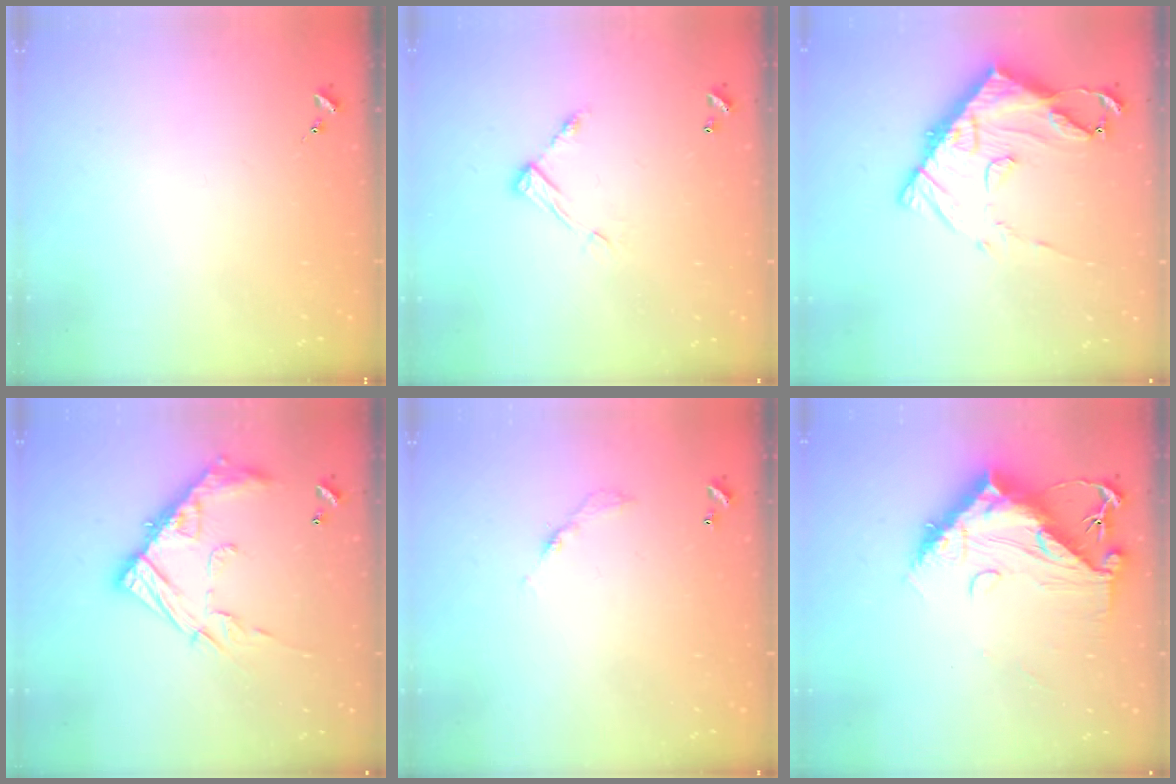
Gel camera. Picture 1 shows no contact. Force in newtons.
{"total": 7.9, "press": 7.9, "slide": 0.3}
{"total": 16.0, "press": 16.0, "slide": 1.2}
{"total": 17.4, "press": 17.3, "slide": 1.3}
{"total": 3.6, "press": 3.6, "slide": 0.2}
{"total": 15.4, "press": 15.3, "slide": 1.6}